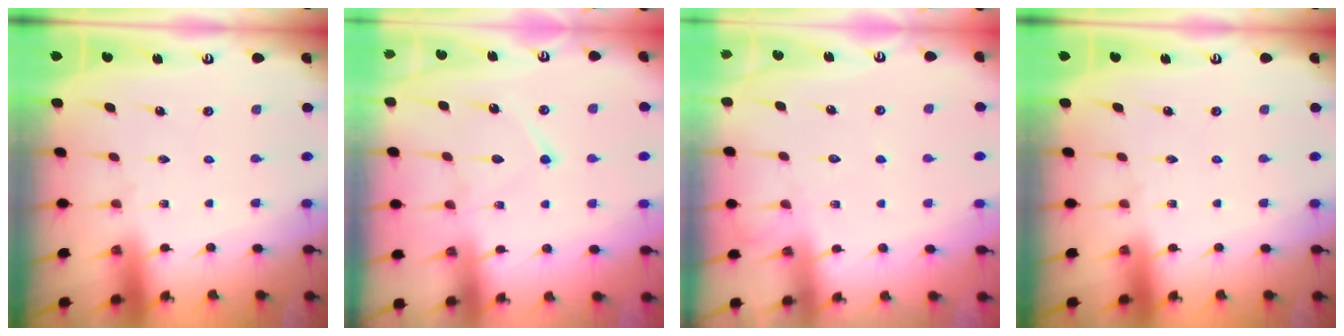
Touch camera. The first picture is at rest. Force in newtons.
{"total": 9.7, "press": 9.6, "slide": 0.8}
{"total": 9.3, "press": 9.2, "slide": 0.9}
{"total": 0.0}